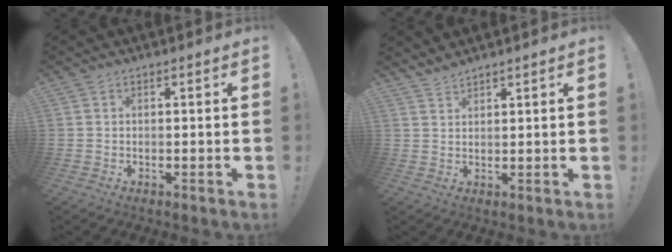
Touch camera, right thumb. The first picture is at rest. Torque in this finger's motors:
{"motor_torque": [-1.00, 0.99, 0.59, 0.73, 0.00]}